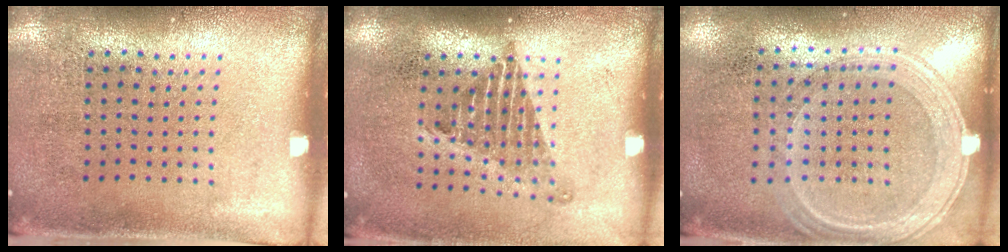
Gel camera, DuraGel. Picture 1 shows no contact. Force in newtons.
{"total": 1.3, "press": 1.0, "slide": 0.8}
{"total": 1.3, "press": 1.2, "slide": 0.4}